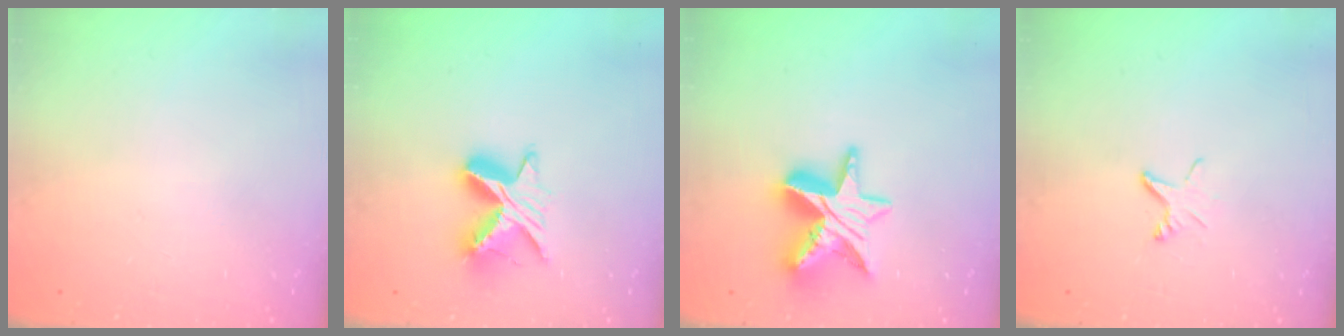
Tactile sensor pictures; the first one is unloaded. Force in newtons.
{"total": 9.9, "press": 9.9, "slide": 0.5}
{"total": 14.0, "press": 13.9, "slide": 1.1}
{"total": 3.8, "press": 3.7, "slide": 0.3}